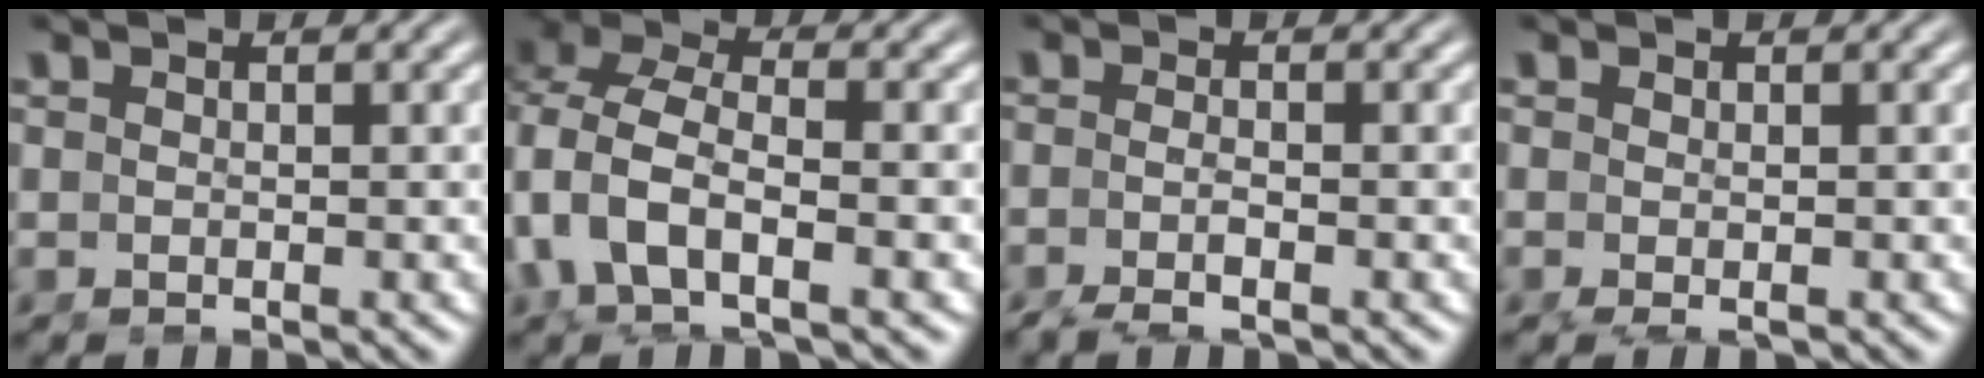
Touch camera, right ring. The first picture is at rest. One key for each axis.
{"total": 7.8, "fx": 0.2, "fy": 5.9, "fz": 5.2, "tx": -0.144, "ty": -0.018, "tz": 0.002}
{"total": 2.8, "fx": -1.8, "fy": 0.8, "fz": 1.9, "tx": -0.043, "ty": -0.015, "tz": -0.027}
{"total": 1.2, "fx": -0.8, "fy": 0.6, "fz": 0.7, "tx": -0.018, "ty": -0.015, "tz": -0.006}